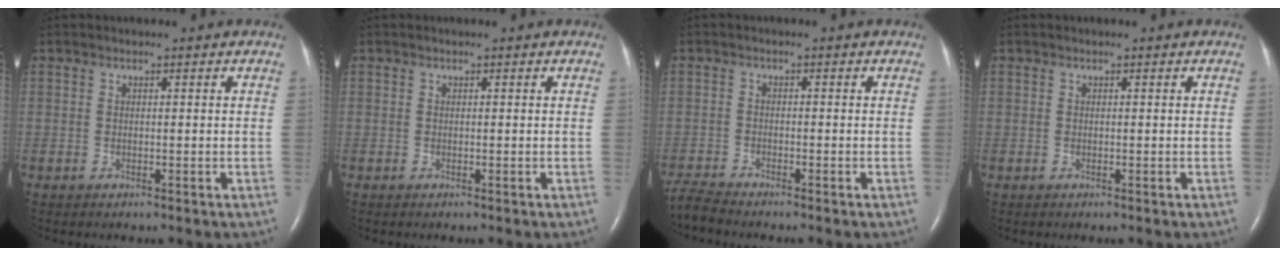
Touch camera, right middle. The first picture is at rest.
{"total": 0.0}
{"total": 3.2, "force": [-3.0, -0.9, 0.1], "torque": [-0.014, -0.021, -0.062]}
{"total": 0.0}